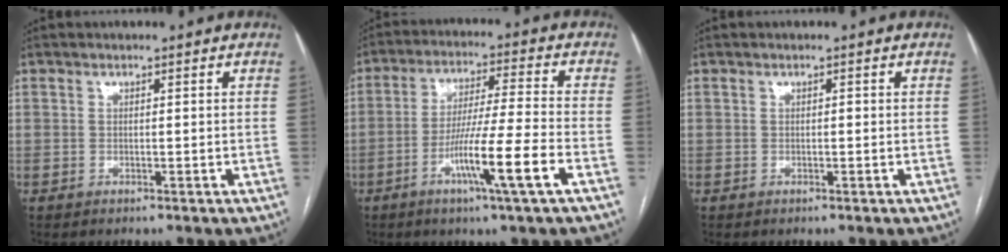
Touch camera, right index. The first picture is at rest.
{"total": 11.4, "force": [-4.8, -1.1, 10.3], "torque": [-0.188, -0.012, -0.088]}
{"total": 0.0}